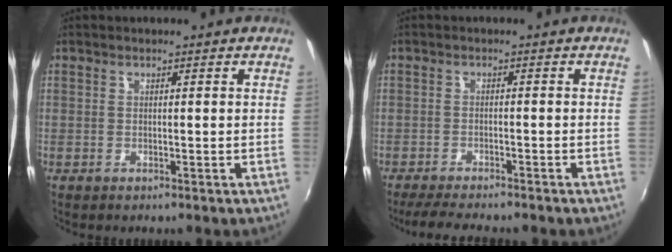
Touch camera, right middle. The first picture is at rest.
{"total": 6.9, "force": [-6.1, 0.6, 3.2], "torque": [-0.077, -0.018, -0.098]}